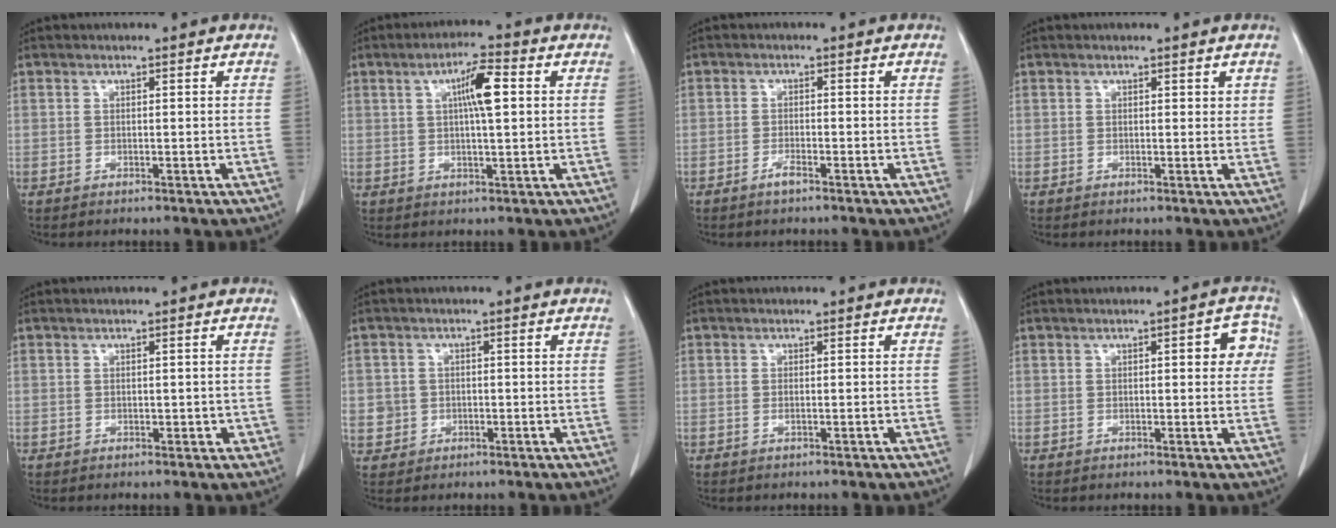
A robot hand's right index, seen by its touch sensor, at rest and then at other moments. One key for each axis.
{"total": 6.3, "fx": 1.6, "fy": 0.8, "fz": 6.0, "tx": -0.105, "ty": 0.009, "tz": 0.025}
{"total": 1.6, "fx": -1.2, "fy": 0.1, "fz": 1.0, "tx": -0.023, "ty": 0.000, "tz": -0.021}
{"total": 1.5, "fx": 1.0, "fy": 0.9, "fz": 0.7, "tx": 0.003, "ty": -0.004, "tz": 0.009}
{"total": 1.4, "fx": -0.2, "fy": 1.0, "fz": 1.0, "tx": -0.010, "ty": 0.006, "tz": 0.002}
{"total": 3.1, "fx": -0.2, "fy": 3.0, "fz": 0.5, "tx": 0.001, "ty": 0.007, "tz": 0.001}
{"total": 0.6, "fx": -0.2, "fy": 0.1, "fz": 0.6, "tx": -0.013, "ty": -0.001, "tz": 0.000}
{"total": 4.4, "fx": 0.9, "fy": 1.6, "fz": 4.0, "tx": -0.036, "ty": 0.012, "tz": 0.005}